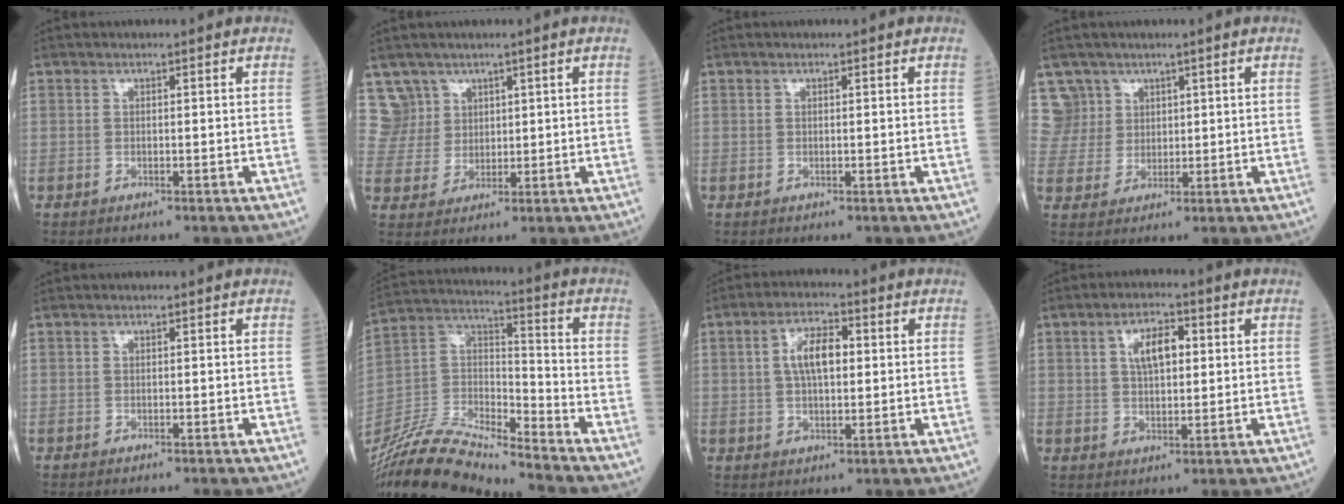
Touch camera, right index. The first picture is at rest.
{"total": 5.3, "force": [3.5, 3.9, -1.0], "torque": [0.029, 0.009, 0.074]}
{"total": 0.0}
{"total": 5.6, "force": [3.4, 4.3, -1.1], "torque": [0.032, 0.010, 0.073]}
{"total": 0.5, "force": [-0.5, 0.0, 0.2], "torque": [0.001, 0.000, -0.009]}
{"total": 17.6, "force": [-16.6, 0.8, 5.7], "torque": [-0.111, 0.023, -0.309]}
{"total": 6.3, "force": [1.1, 2.6, 5.6], "torque": [-0.108, 0.014, 0.017]}
{"total": 5.5, "force": [1.6, 2.4, 4.8], "torque": [-0.086, 0.011, 0.028]}